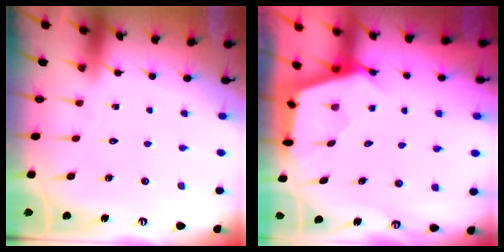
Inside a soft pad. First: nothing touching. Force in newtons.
{"total": 2.7, "press": 2.6, "slide": 0.3}